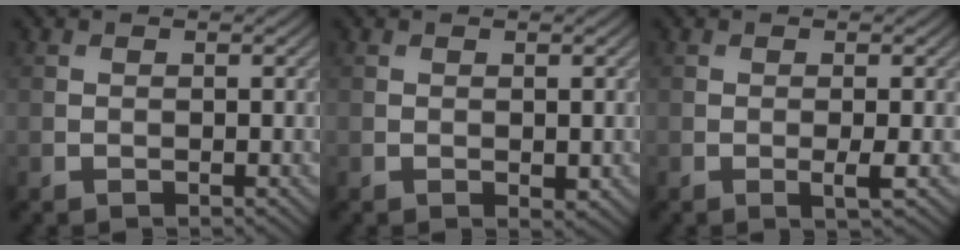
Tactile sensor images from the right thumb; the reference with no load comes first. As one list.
[{"total": 1.0, "force": [-0.1, 0.5, 0.8], "torque": [-0.010, -0.005, 0.000]}, {"total": 1.4, "force": [-0.3, 0.1, 1.4], "torque": [-0.027, -0.003, -0.006]}]